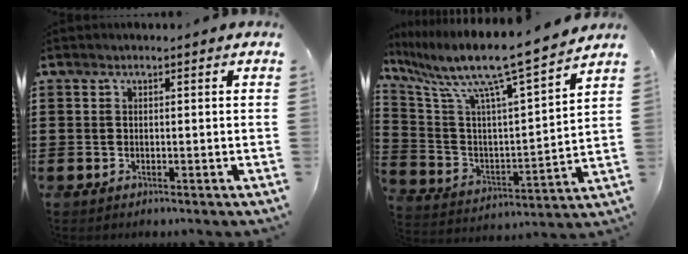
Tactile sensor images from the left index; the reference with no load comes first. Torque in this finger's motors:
{"motor_torque": [1.47, -0.67, 0.40, 0.21]}